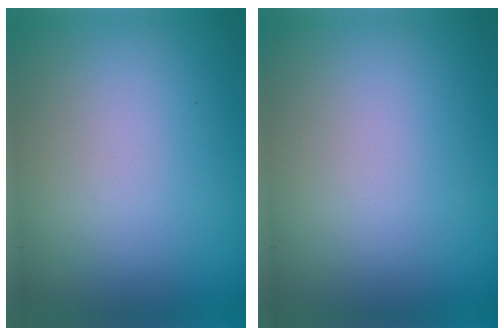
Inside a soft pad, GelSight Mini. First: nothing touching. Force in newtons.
{"total": 0.0}